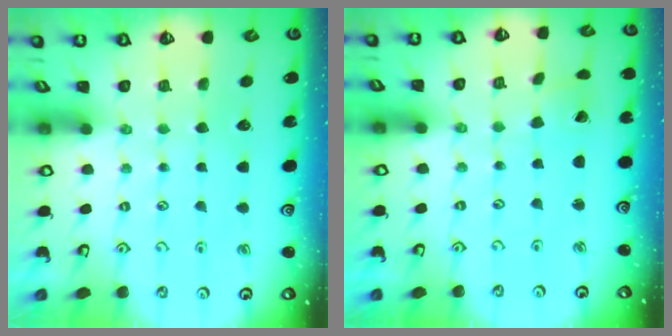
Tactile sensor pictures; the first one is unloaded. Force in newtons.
{"total": 0.9, "press": 0.9, "slide": 0.1}